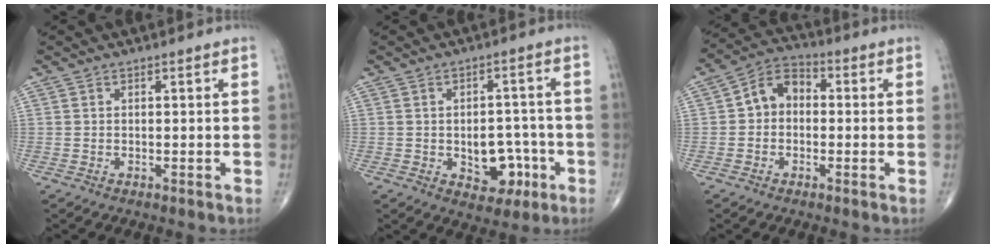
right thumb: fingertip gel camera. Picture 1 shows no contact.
{"total": 8.5, "force": [-2.7, 5.8, 5.6], "torque": [-0.039, 0.029, -0.026]}
{"total": 7.3, "force": [-0.1, 5.7, 4.6], "torque": [-0.053, 0.028, -0.017]}